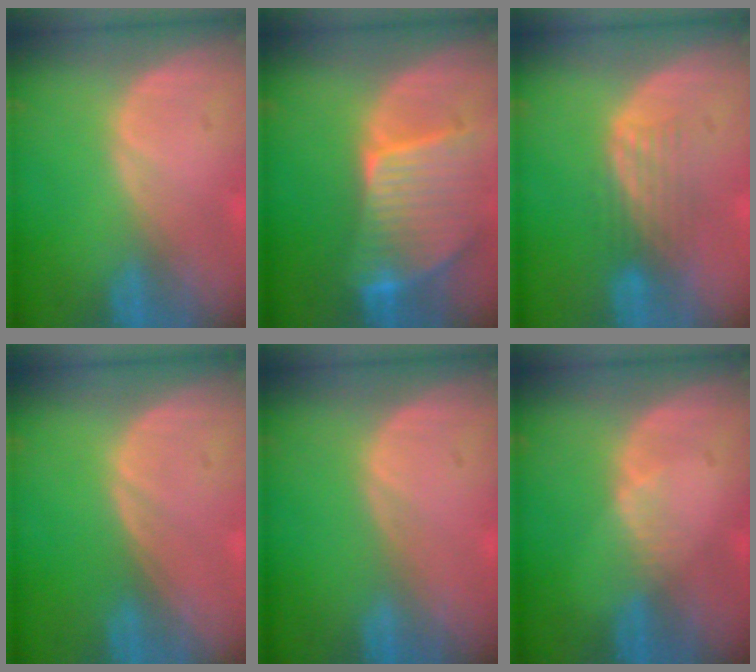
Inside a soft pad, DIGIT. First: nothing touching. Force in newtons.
{"total": 9.6, "press": 8.4, "slide": 4.5}
{"total": 4.4, "press": 3.7, "slide": 2.4}
{"total": 0.0}
{"total": 0.0}
{"total": 1.1, "press": 1.1, "slide": 0.2}